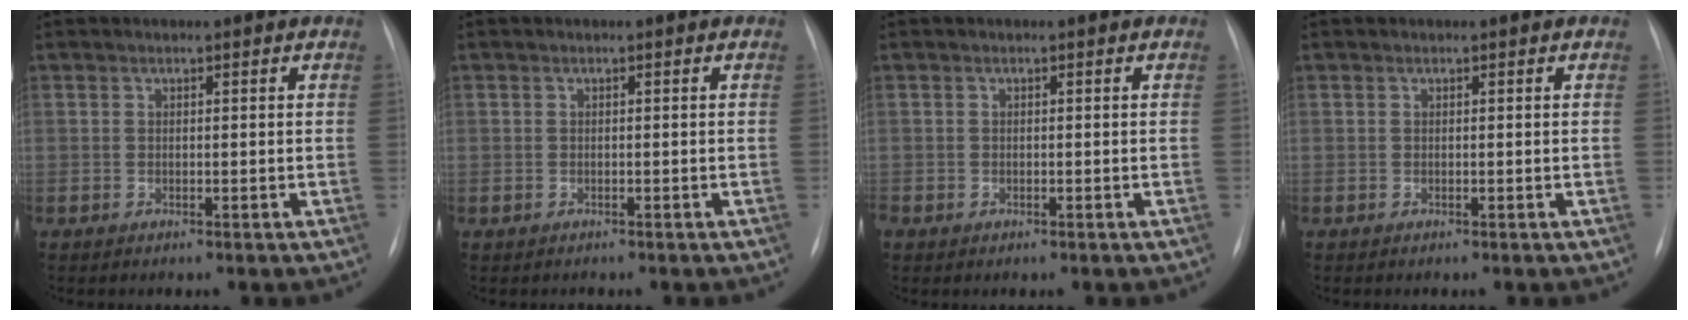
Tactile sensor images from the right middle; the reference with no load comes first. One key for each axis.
{"total": 0.5, "fx": -0.4, "fy": 0.4, "fz": -0.1, "tx": -0.003, "ty": 0.003, "tz": -0.008}
{"total": 0.6, "fx": -0.3, "fy": 0.5, "fz": 0.2, "tx": 0.000, "ty": 0.004, "tz": -0.003}
{"total": 0.0}